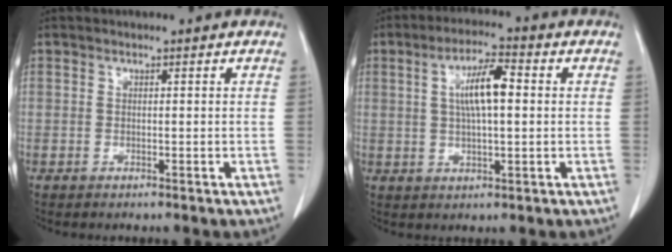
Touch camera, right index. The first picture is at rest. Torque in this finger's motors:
{"motor_torque": [0.40, 0.21, 0.29, 0.11]}